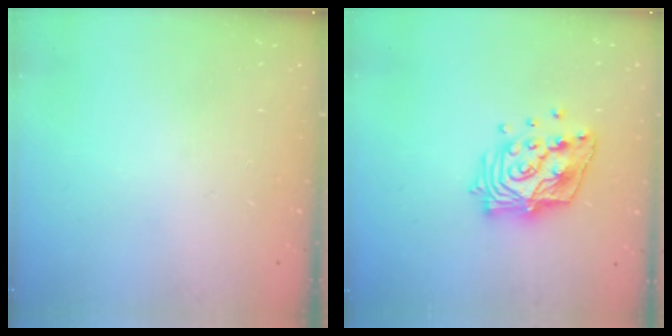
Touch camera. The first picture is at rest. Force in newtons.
{"total": 15.5, "press": 15.5, "slide": 1.2}